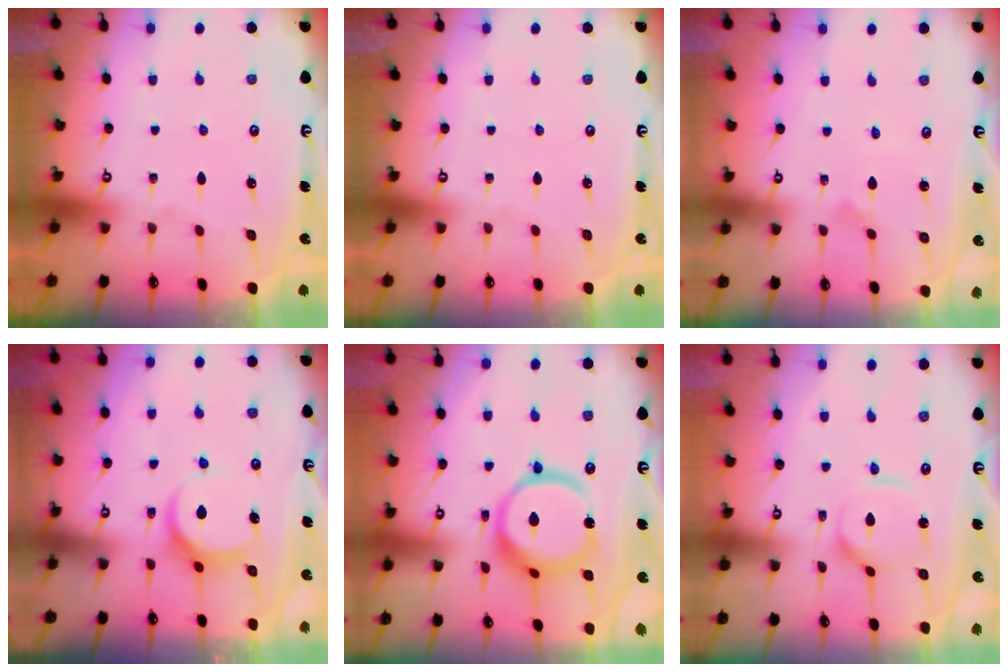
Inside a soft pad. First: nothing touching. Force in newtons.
{"total": 0.0}
{"total": 1.4, "press": 1.4, "slide": 0.1}
{"total": 7.5, "press": 7.4, "slide": 0.8}
{"total": 15.4, "press": 15.3, "slide": 1.7}
{"total": 6.8, "press": 6.8, "slide": 0.6}